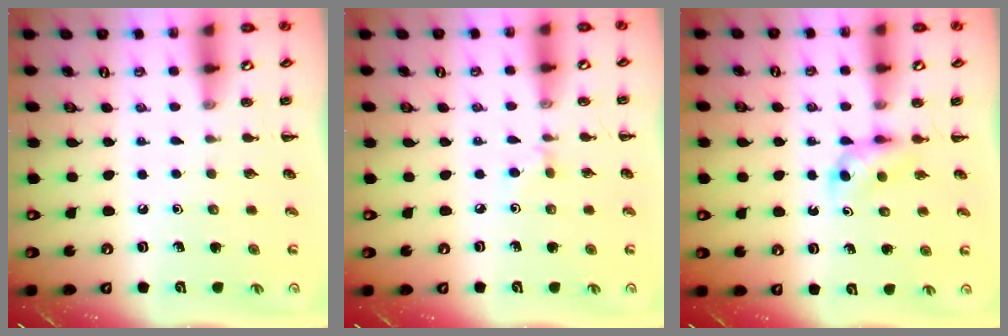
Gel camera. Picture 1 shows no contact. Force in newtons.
{"total": 2.8, "press": 2.6, "slide": 1.0}
{"total": 3.7, "press": 3.4, "slide": 1.4}